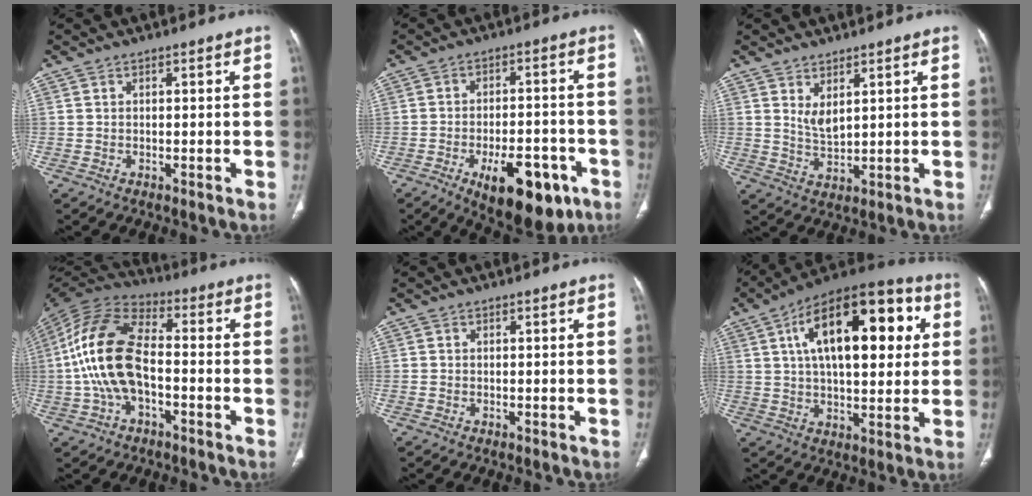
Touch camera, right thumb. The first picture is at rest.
{"total": 15.4, "force": [-7.4, 7.2, 11.5], "torque": [-0.137, 0.027, -0.095]}
{"total": 4.0, "force": [2.0, 1.6, 3.0], "torque": [-0.048, -0.023, 0.047]}
{"total": 16.5, "force": [-2.0, 9.1, 13.6], "torque": [-0.277, 0.037, -0.043]}
{"total": 0.0}
{"total": 23.8, "force": [6.4, 11.1, 20.0], "torque": [-0.283, 0.014, 0.091]}